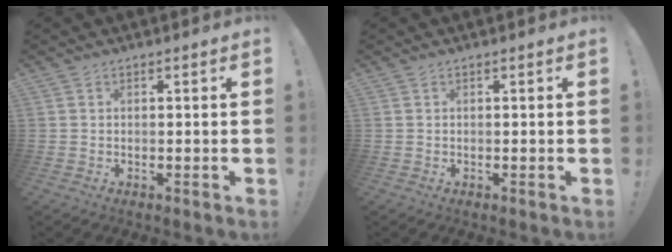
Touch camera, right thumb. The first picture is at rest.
{"total": 0.0}